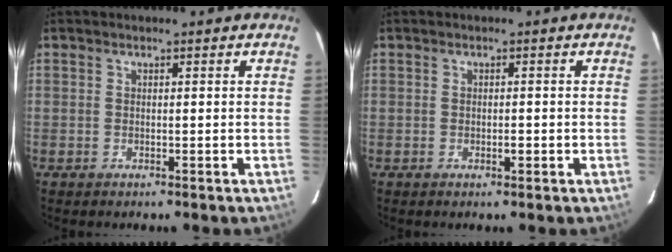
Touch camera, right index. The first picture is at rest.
{"total": 1.2, "force": [-0.3, 0.4, 1.1], "torque": [-0.020, 0.001, -0.004]}